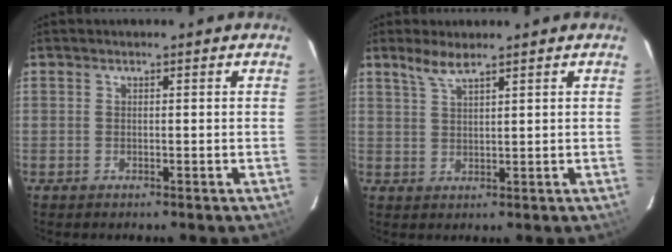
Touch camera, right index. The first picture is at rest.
{"total": 3.3, "force": [2.6, 0.3, 1.9], "torque": [-0.040, 0.003, 0.053]}